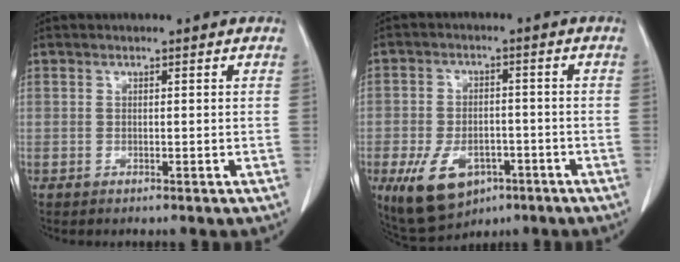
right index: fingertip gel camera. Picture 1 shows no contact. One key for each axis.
{"total": 10.2, "fx": -4.9, "fy": 6.4, "fz": 6.3, "tx": -0.117, "ty": -0.002, "tz": -0.068}